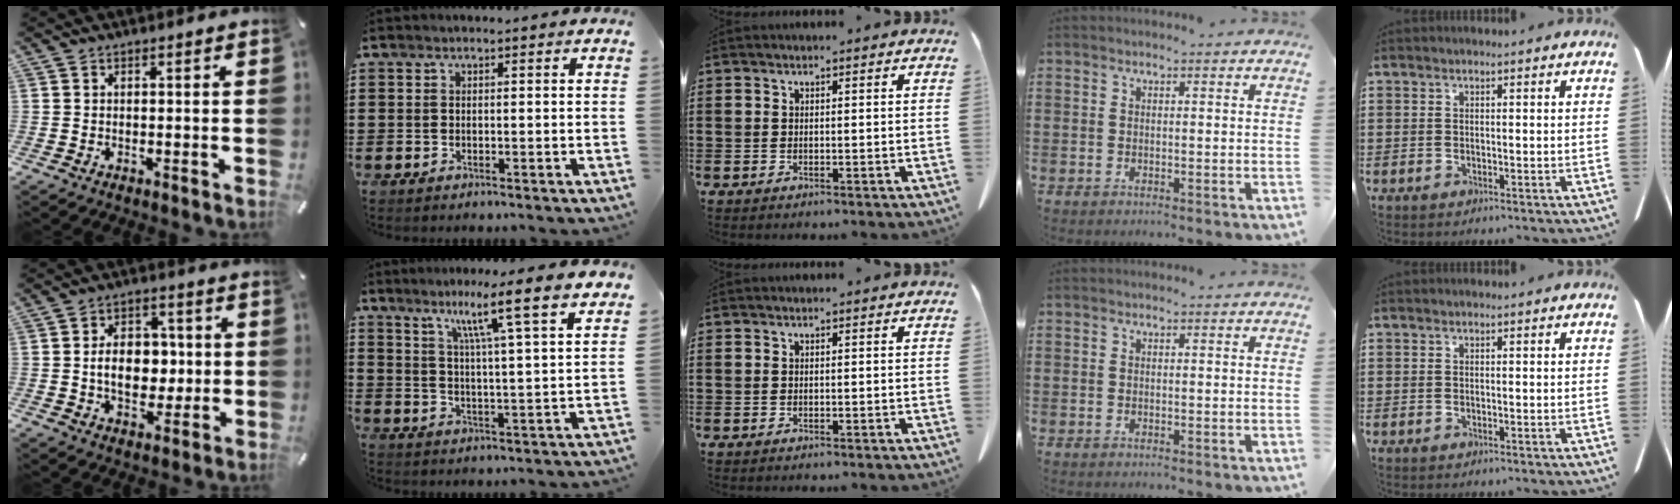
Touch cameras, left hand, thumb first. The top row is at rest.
{"thumb": {"total": 11.0, "force": [-0.1, 7.9, 7.6], "torque": [-0.116, 0.006, -0.004]}, "index": {"total": 9.0, "force": [6.5, -0.8, 6.2], "torque": [-0.118, -0.041, 0.096]}}